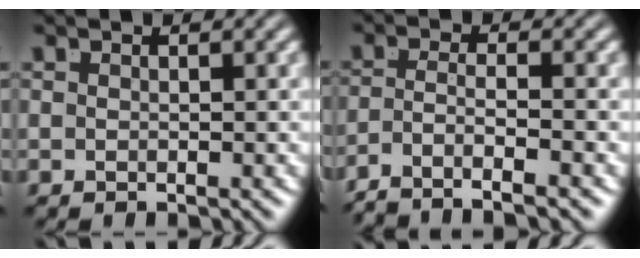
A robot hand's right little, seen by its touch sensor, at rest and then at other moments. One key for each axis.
{"total": 5.6, "fx": -4.4, "fy": 1.8, "fz": 2.9, "tx": -0.063, "ty": -0.030, "tz": -0.062}